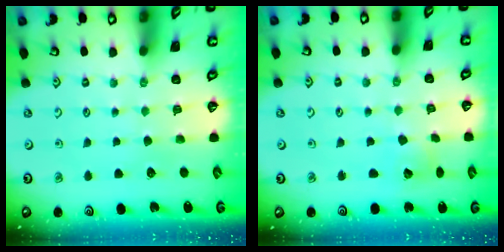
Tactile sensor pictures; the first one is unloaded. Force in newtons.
{"total": 3.2, "press": 3.2, "slide": 0.3}